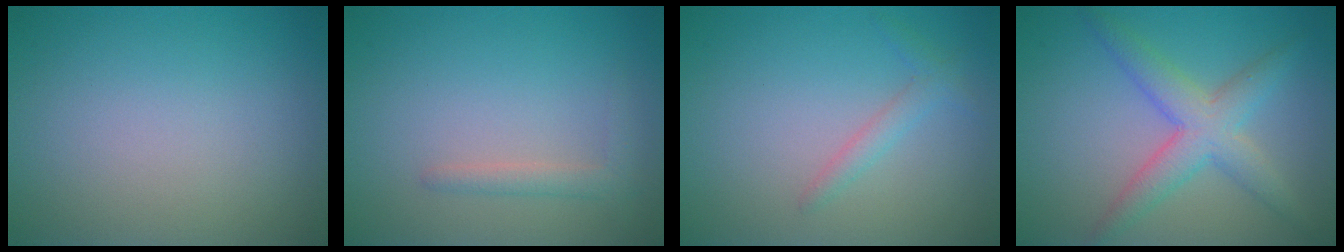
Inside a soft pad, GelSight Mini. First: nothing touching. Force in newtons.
{"total": 1.6, "press": 1.6, "slide": 0.1}
{"total": 1.5, "press": 1.4, "slide": 0.1}
{"total": 4.5, "press": 4.5, "slide": 0.3}